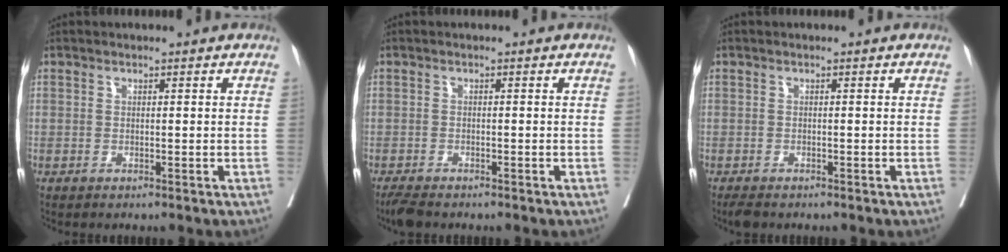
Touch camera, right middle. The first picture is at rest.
{"total": 3.0, "force": [-2.6, 0.7, 1.4], "torque": [-0.028, -0.010, -0.044]}
{"total": 1.8, "force": [-1.5, 0.6, 0.8], "torque": [-0.019, -0.007, -0.023]}